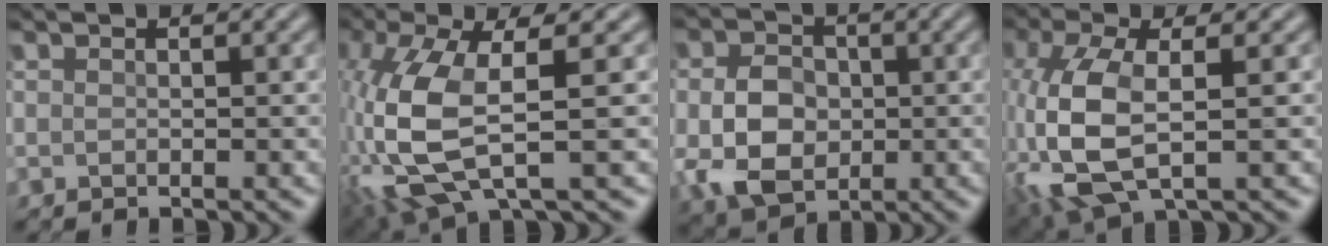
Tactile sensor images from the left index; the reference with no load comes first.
{"total": 8.7, "force": [-0.1, 2.7, 8.2], "torque": [-0.203, -0.005, 0.000]}
{"total": 6.8, "force": [-0.8, 5.1, 4.5], "torque": [-0.095, 0.000, -0.020]}
{"total": 8.0, "force": [-1.3, 3.7, 7.0], "torque": [-0.180, -0.005, -0.028]}